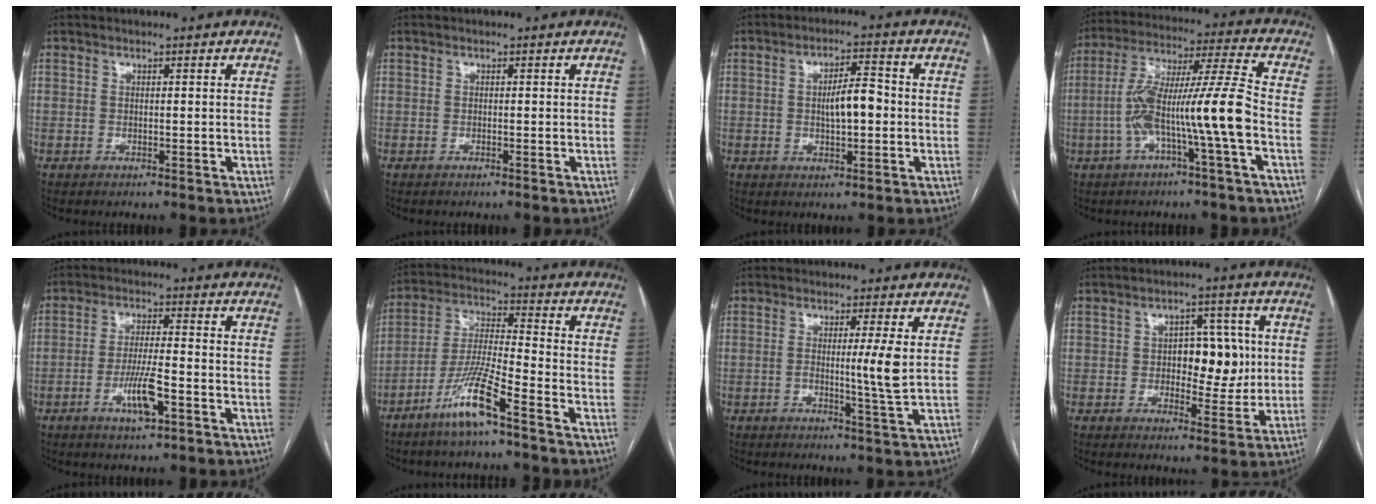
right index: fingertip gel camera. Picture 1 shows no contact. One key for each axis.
{"total": 0.0}
{"total": 5.8, "fx": -0.2, "fy": 1.7, "fz": 5.6, "tx": -0.096, "ty": 0.010, "tz": -0.002}
{"total": 13.8, "fx": -3.7, "fy": -0.5, "fz": 13.3, "tx": -0.252, "ty": 0.023, "tz": -0.070}
{"total": 6.7, "fx": -2.9, "fy": 0.9, "fz": 6.0, "tx": -0.114, "ty": -0.006, "tz": -0.050}
{"total": 10.0, "fx": -6.4, "fy": -0.2, "fz": 7.7, "tx": -0.159, "ty": -0.016, "tz": -0.130}
{"total": 4.8, "fx": 0.2, "fy": -1.1, "fz": 4.7, "tx": -0.080, "ty": -0.011, "tz": 0.003}
{"total": 7.9, "fx": 0.5, "fy": 4.3, "fz": 6.6, "tx": -0.084, "ty": 0.014, "tz": 0.013}